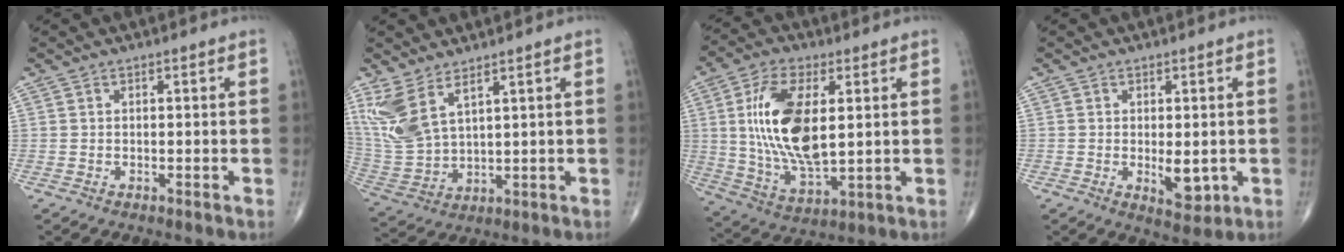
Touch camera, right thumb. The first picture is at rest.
{"total": 10.0, "force": [6.0, 4.1, 6.9], "torque": [-0.160, -0.026, 0.143]}
{"total": 17.3, "force": [2.8, 8.1, 15.0], "torque": [-0.287, -0.018, 0.059]}
{"total": 4.9, "force": [-0.6, 2.5, 4.2], "torque": [-0.048, -0.011, 0.000]}